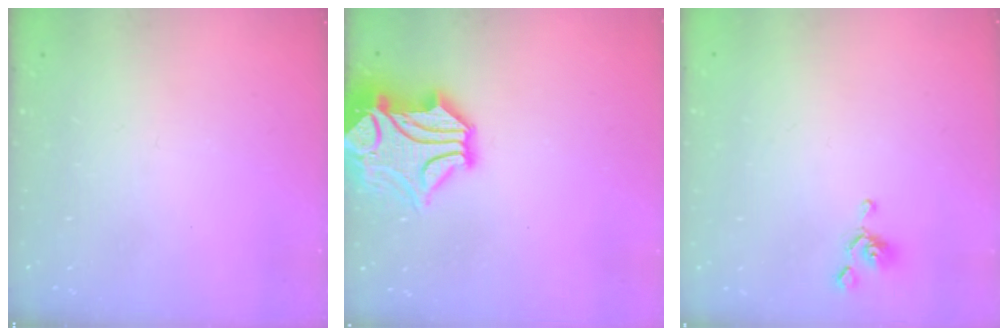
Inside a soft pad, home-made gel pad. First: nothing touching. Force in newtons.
{"total": 4.3, "press": 4.1, "slide": 1.3}
{"total": 0.0}